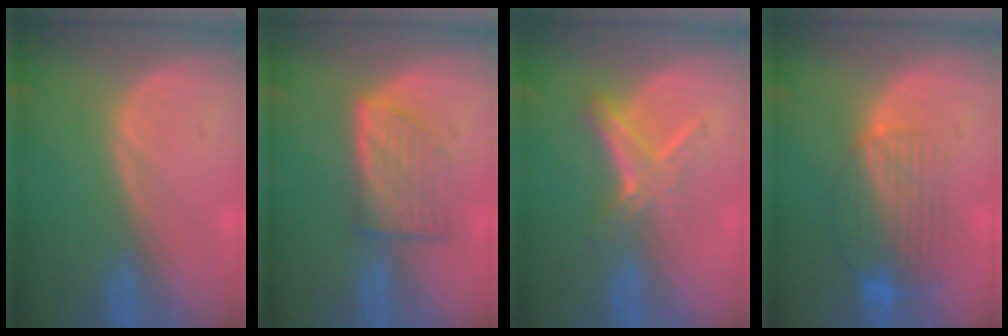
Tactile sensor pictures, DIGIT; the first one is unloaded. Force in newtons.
{"total": 6.2, "press": 5.9, "slide": 1.8}
{"total": 5.8, "press": 5.2, "slide": 2.7}
{"total": 8.5, "press": 7.2, "slide": 4.5}